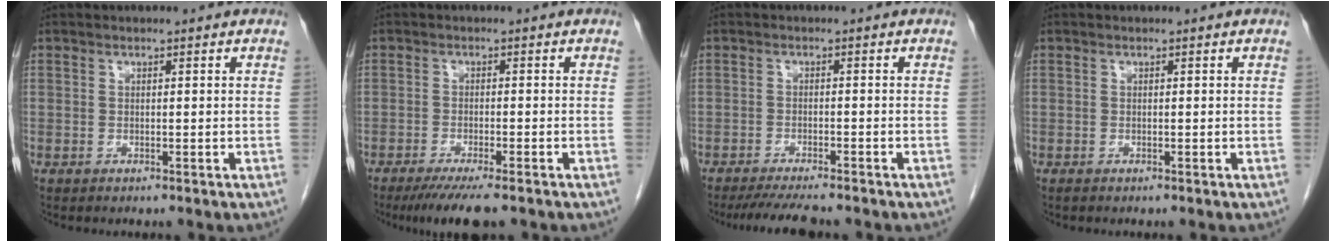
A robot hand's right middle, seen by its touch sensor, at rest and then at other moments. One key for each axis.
{"total": 7.1, "fx": -5.4, "fy": 0.6, "fz": 4.6, "tx": -0.069, "ty": -0.017, "tz": -0.083}
{"total": 7.0, "fx": -6.2, "fy": 0.5, "fz": 3.3, "tx": -0.048, "ty": -0.017, "tz": -0.098}
{"total": 0.0}